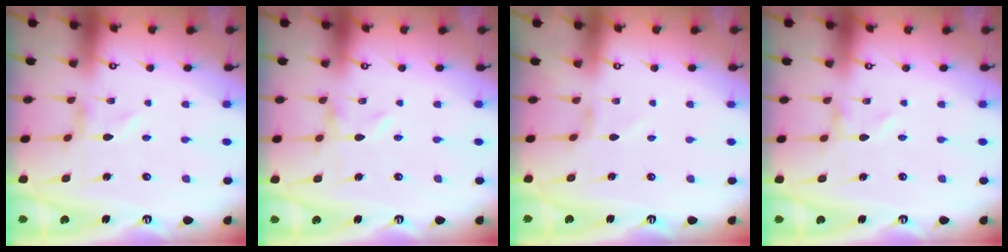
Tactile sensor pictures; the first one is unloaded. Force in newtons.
{"total": 0.0}
{"total": 1.7, "press": 1.7, "slide": 0.2}
{"total": 0.0}